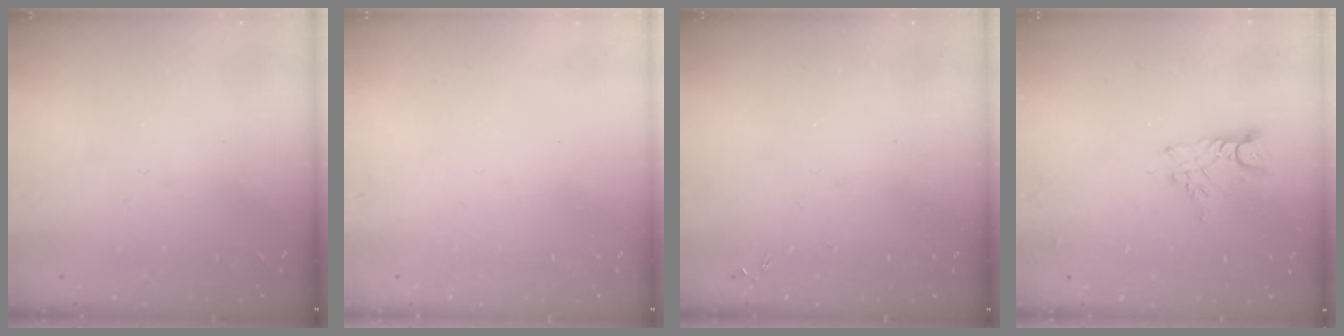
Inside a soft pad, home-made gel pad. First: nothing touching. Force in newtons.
{"total": 0.0}
{"total": 0.0}
{"total": 6.3, "press": 6.3, "slide": 0.4}